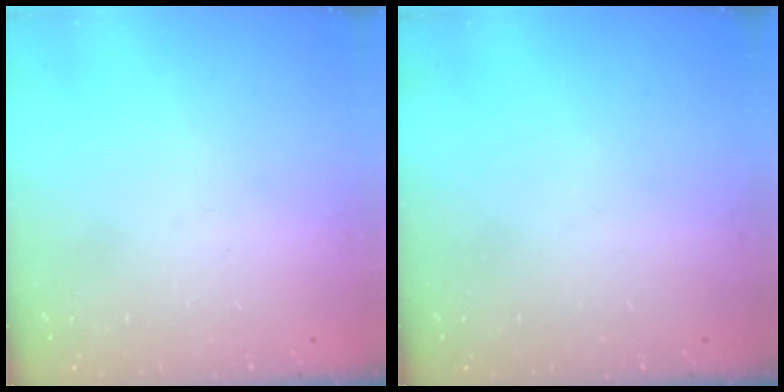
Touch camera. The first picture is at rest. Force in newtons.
{"total": 0.0}